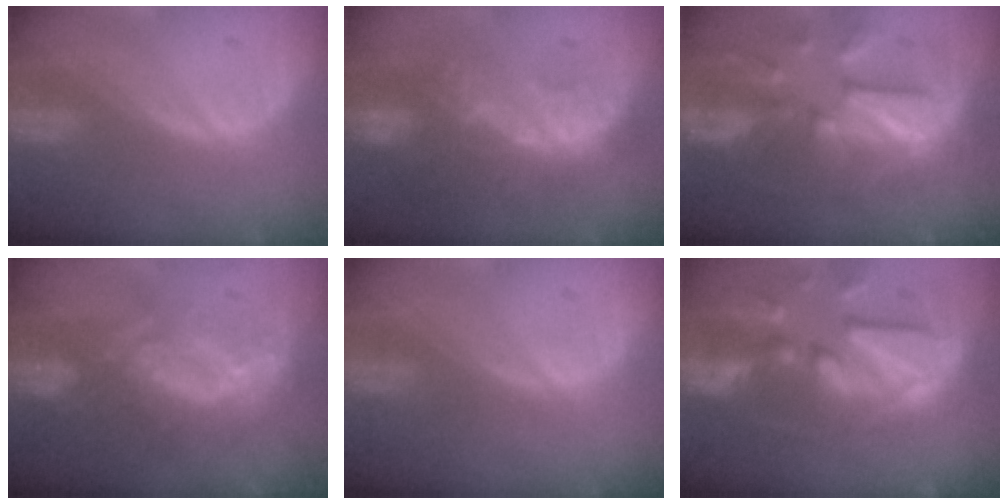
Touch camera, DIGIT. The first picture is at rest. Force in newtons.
{"total": 9.3, "press": 8.8, "slide": 3.1}
{"total": 11.8, "press": 11.8, "slide": 1.2}
{"total": 9.4, "press": 8.6, "slide": 3.9}
{"total": 0.0}
{"total": 12.6, "press": 11.0, "slide": 6.2}